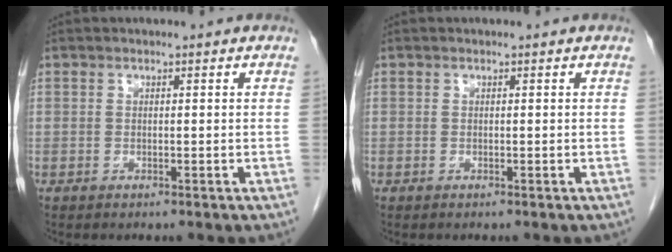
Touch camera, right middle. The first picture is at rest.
{"total": 0.0}